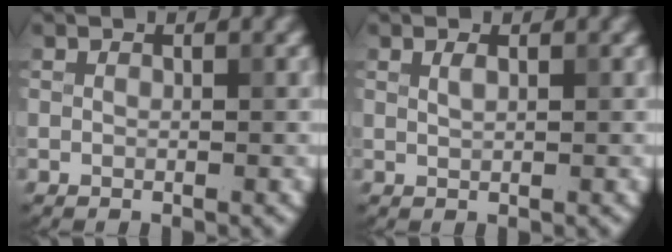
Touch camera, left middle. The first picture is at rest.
{"total": 0.7, "force": [0.4, 0.2, 0.5], "torque": [-0.010, 0.001, 0.008]}